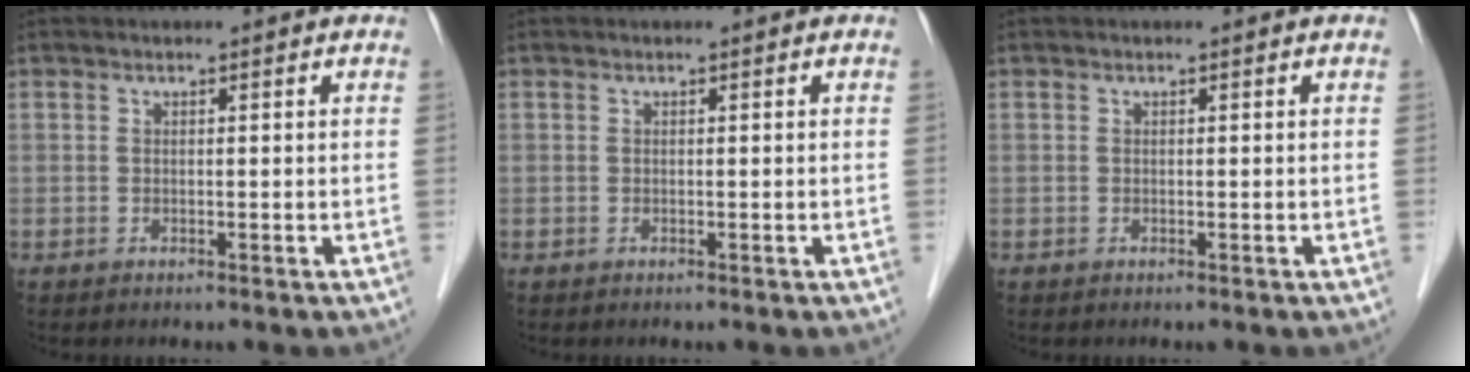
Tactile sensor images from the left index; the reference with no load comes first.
{"total": 0.0}
{"total": 0.0}